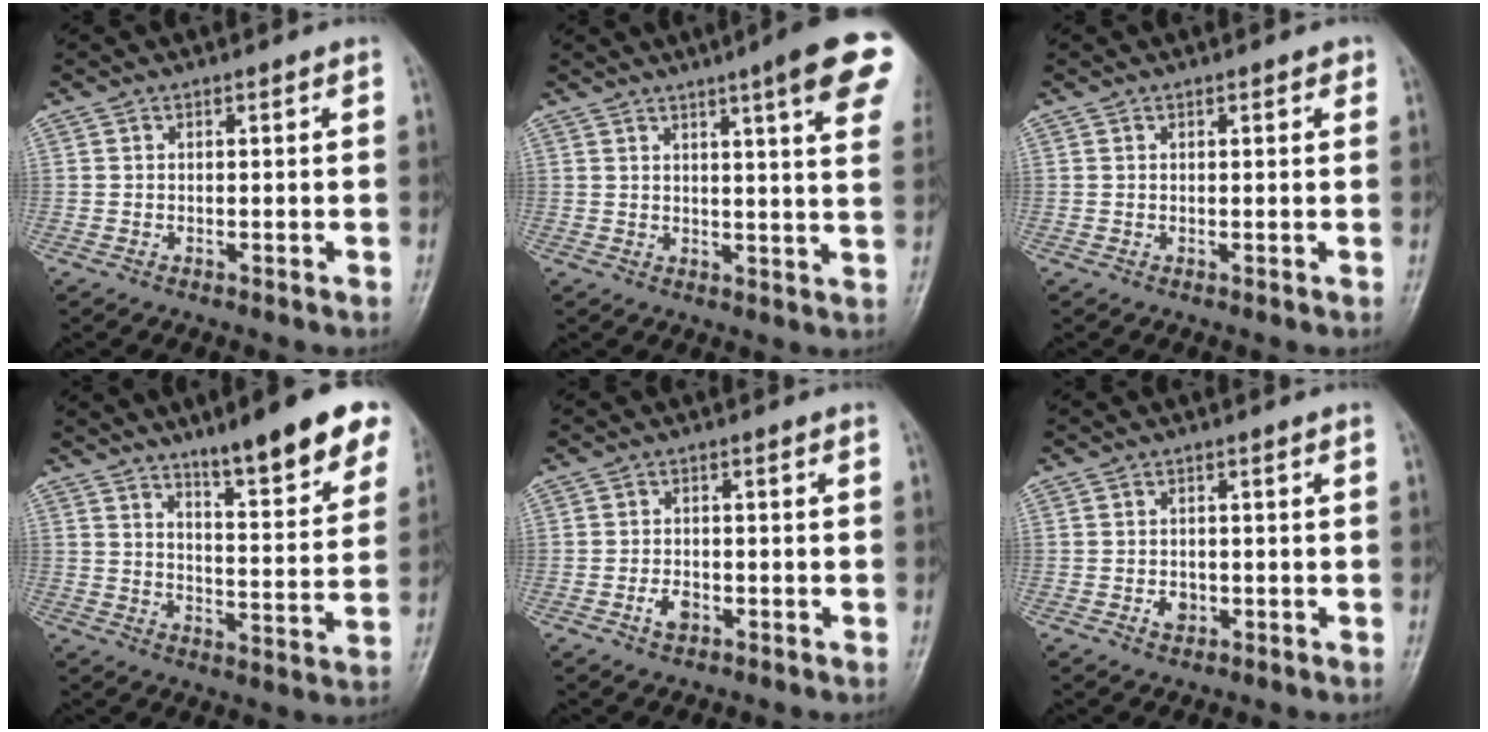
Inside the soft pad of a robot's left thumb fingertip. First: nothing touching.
{"total": 14.8, "force": [8.0, 1.7, 12.3], "torque": [-0.140, -0.023, 0.090]}
{"total": 1.4, "force": [0.7, 0.6, 1.0], "torque": [-0.010, 0.001, 0.006]}
{"total": 15.2, "force": [9.9, 2.9, 11.0], "torque": [-0.127, -0.050, 0.147]}
{"total": 3.0, "force": [-1.4, 1.8, 1.9], "torque": [-0.032, 0.008, -0.024]}
{"total": 2.4, "force": [-0.8, 1.9, 1.3], "torque": [-0.013, 0.003, -0.011]}